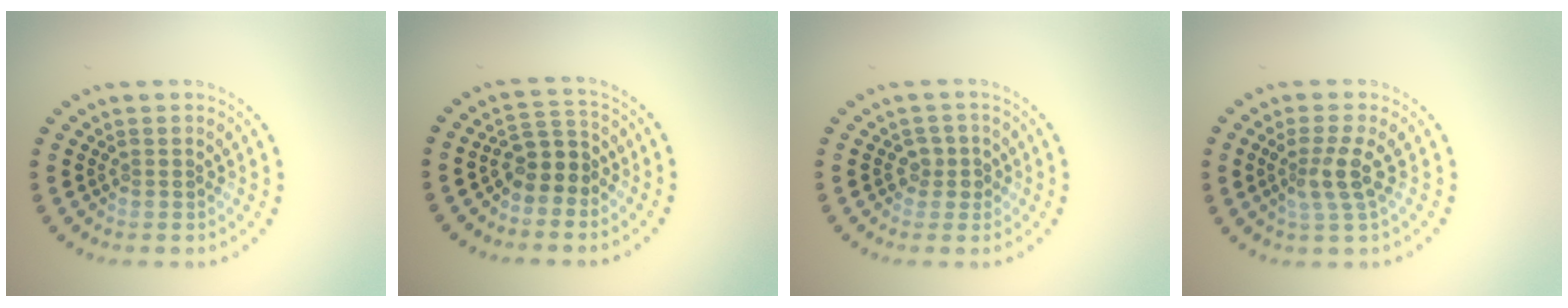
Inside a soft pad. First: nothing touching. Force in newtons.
{"total": 2.9, "press": 2.5, "slide": 1.5}
{"total": 1.5, "press": 1.3, "slide": 0.7}
{"total": 2.7, "press": 2.2, "slide": 1.6}